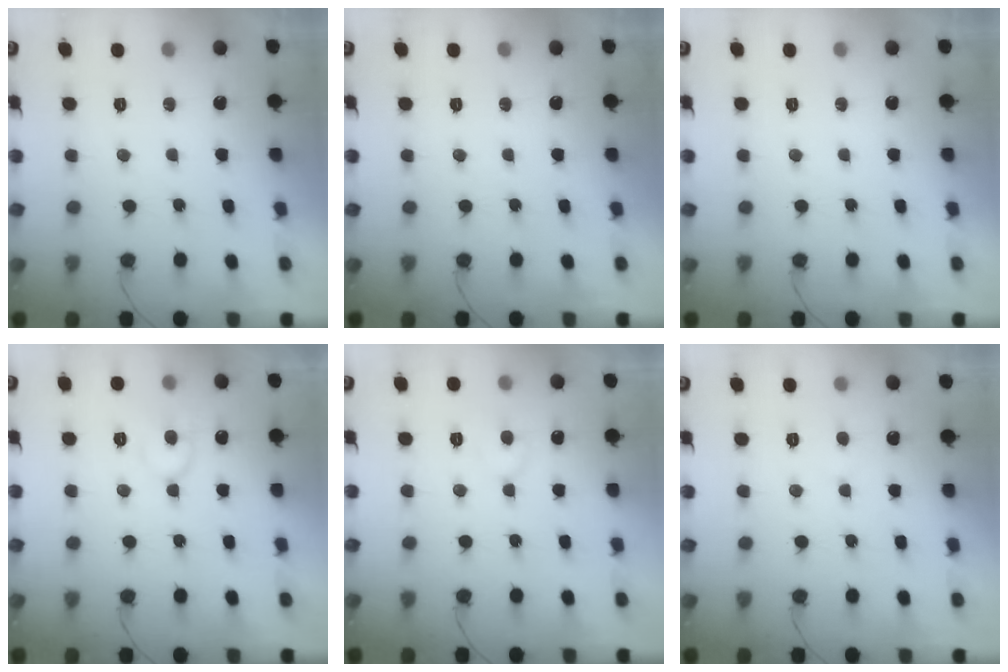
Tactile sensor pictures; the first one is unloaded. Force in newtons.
{"total": 0.0}
{"total": 0.0}
{"total": 8.3, "press": 8.3, "slide": 0.8}
{"total": 5.8, "press": 5.8, "slide": 0.5}
{"total": 1.1, "press": 1.1, "slide": 0.1}